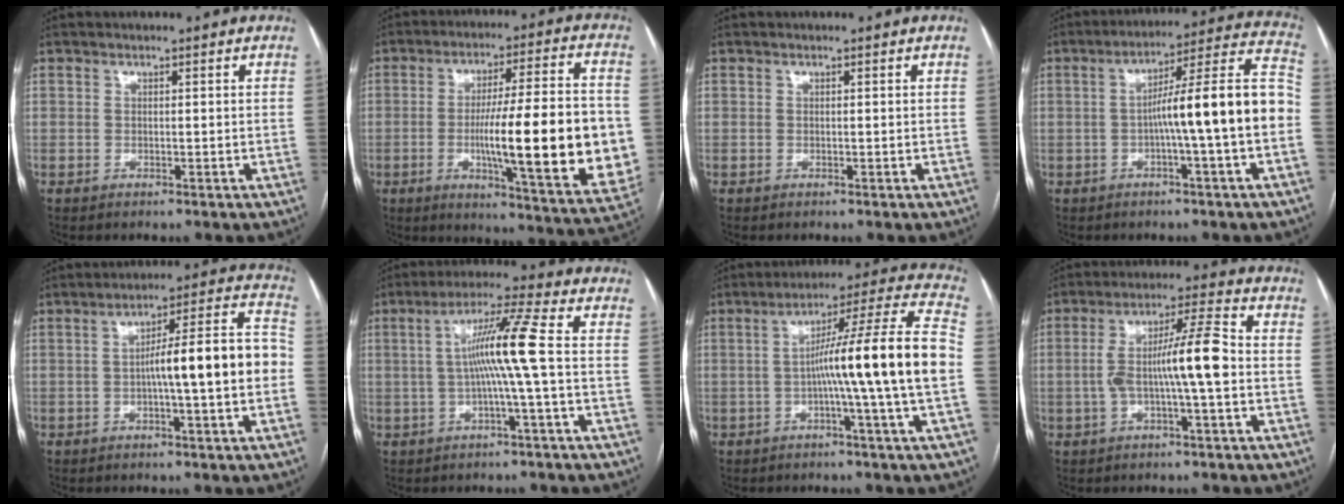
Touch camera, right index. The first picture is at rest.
{"total": 22.7, "force": [-2.7, 2.4, 22.4], "torque": [-0.283, -0.001, -0.033]}
{"total": 0.0}
{"total": 14.5, "force": [-2.2, -0.5, 14.3], "torque": [-0.208, 0.030, -0.040]}
{"total": 12.5, "force": [-1.6, 0.8, 12.3], "torque": [-0.180, 0.031, -0.026]}
{"total": 9.1, "force": [-0.1, -1.5, 9.0], "torque": [-0.163, 0.013, 0.000]}
{"total": 16.0, "force": [-2.1, -2.2, 15.7], "torque": [-0.232, 0.012, -0.043]}
{"total": 10.0, "force": [-1.0, 0.4, 10.0], "torque": [-0.181, 0.025, -0.022]}